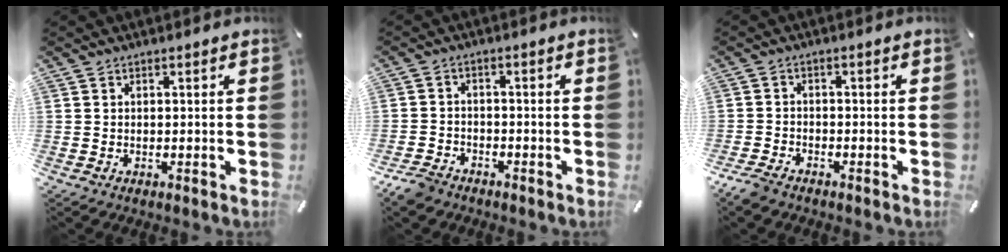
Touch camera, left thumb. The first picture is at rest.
{"total": 4.7, "force": [-3.7, 2.5, 1.4], "torque": [-0.038, 0.017, -0.076]}
{"total": 3.5, "force": [-3.0, 1.3, 1.4], "torque": [-0.041, 0.010, -0.062]}